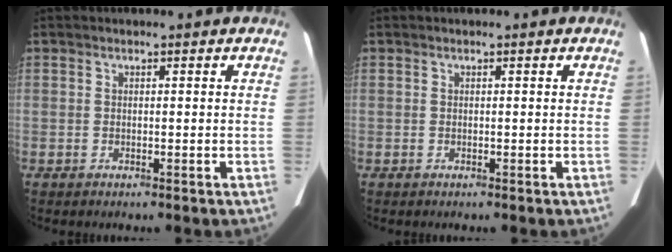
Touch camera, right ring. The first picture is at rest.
{"total": 0.0}